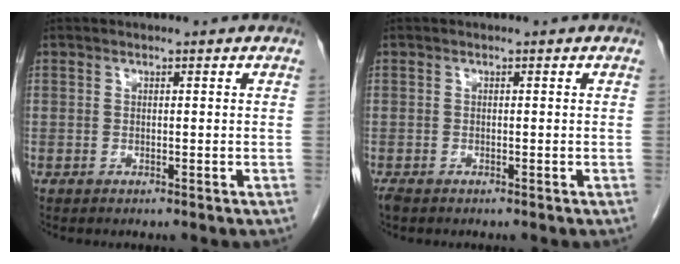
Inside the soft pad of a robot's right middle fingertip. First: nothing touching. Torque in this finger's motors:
{"motor_torque": [0.19, 0.02, -0.01, 0.01]}